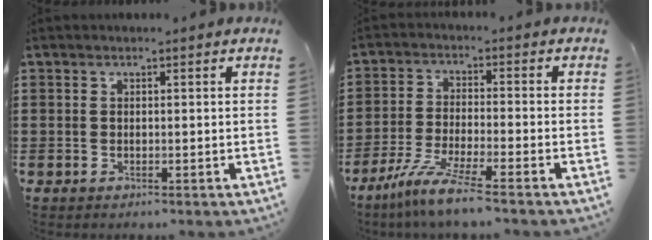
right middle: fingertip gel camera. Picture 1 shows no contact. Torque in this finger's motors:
{"motor_torque": [1.30, -0.84, 0.47, 0.06]}